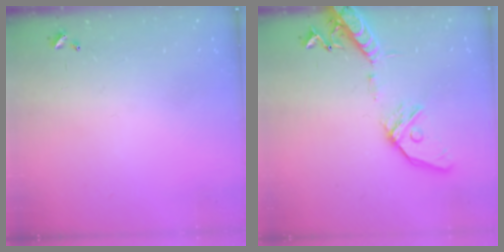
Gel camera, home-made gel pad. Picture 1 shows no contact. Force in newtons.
{"total": 16.0, "press": 15.7, "slide": 3.1}